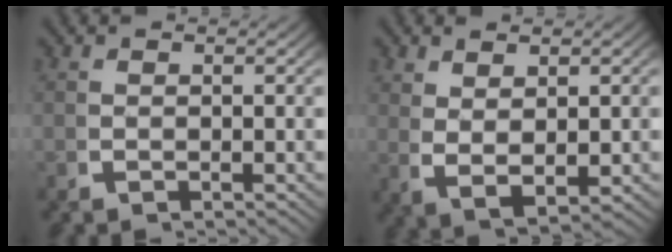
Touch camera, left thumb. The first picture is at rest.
{"total": 4.1, "force": [0.6, 2.1, 3.5], "torque": [-0.080, -0.018, 0.032]}